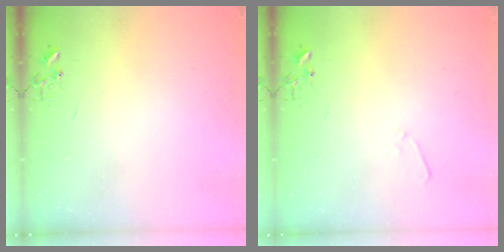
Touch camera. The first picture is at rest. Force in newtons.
{"total": 4.8, "press": 4.7, "slide": 0.7}